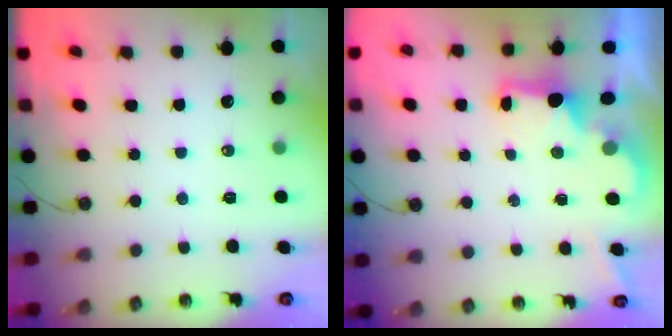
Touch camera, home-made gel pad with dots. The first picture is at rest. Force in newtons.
{"total": 2.2, "press": 2.1, "slide": 0.7}